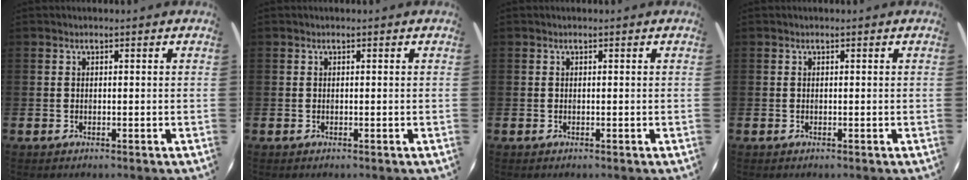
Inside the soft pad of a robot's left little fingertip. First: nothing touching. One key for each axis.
{"total": 0.0}
{"total": 0.0}
{"total": 0.0}